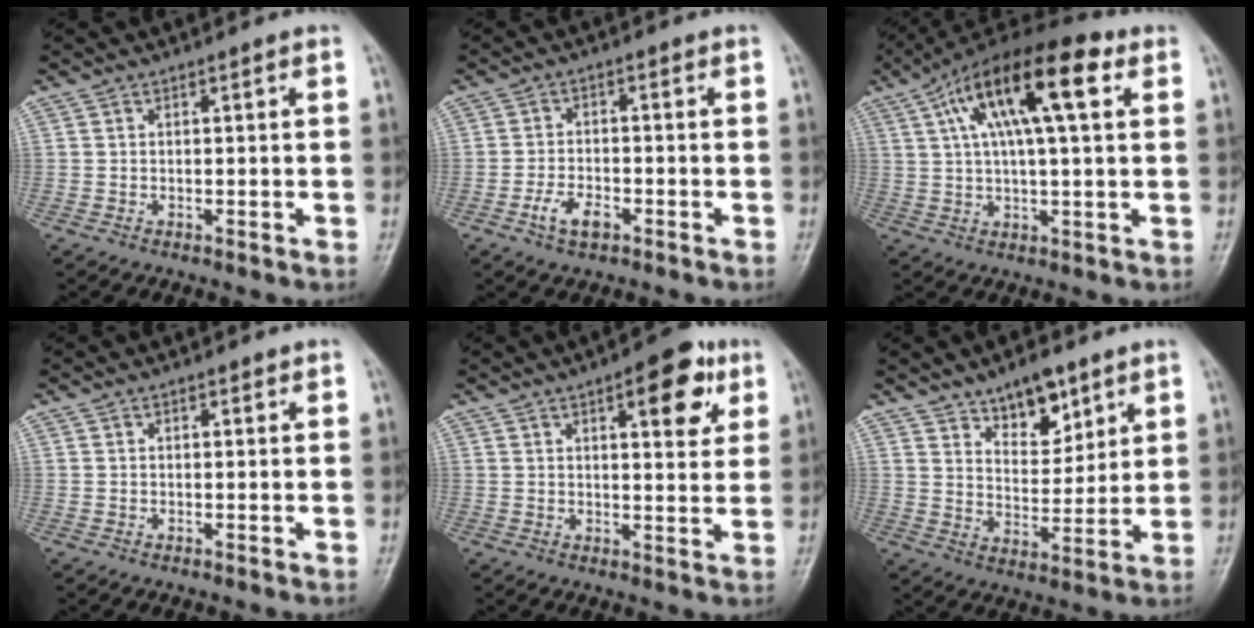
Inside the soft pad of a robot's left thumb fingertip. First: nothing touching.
{"total": 4.7, "force": [-2.4, 2.5, 3.2], "torque": [-0.059, 0.014, -0.044]}
{"total": 18.5, "force": [6.6, 6.2, 16.1], "torque": [-0.268, 0.022, 0.103]}
{"total": 0.5, "force": [0.3, 0.4, 0.2], "torque": [0.000, -0.001, 0.002]}
{"total": 9.6, "force": [4.4, 3.9, 7.6], "torque": [-0.072, -0.014, 0.054]}
{"total": 9.7, "force": [6.3, 4.9, 5.4], "torque": [-0.052, -0.043, 0.108]}